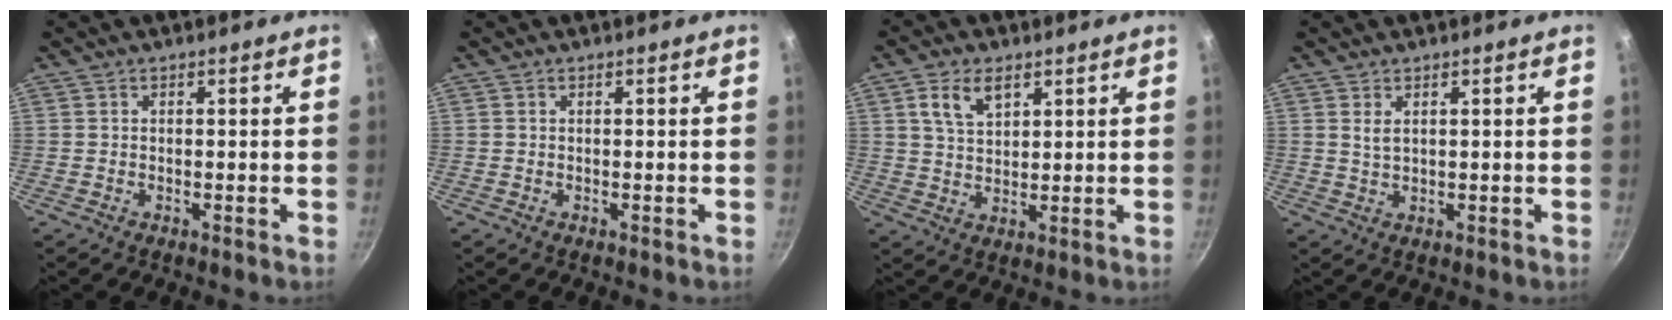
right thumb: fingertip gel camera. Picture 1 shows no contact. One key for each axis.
{"total": 0.0}
{"total": 6.8, "fx": 3.2, "fy": 4.0, "fz": 4.5, "tx": -0.071, "ty": -0.009, "tz": 0.062}
{"total": 2.1, "fx": 0.9, "fy": 1.1, "fz": 1.5, "tx": -0.027, "ty": -0.006, "tz": 0.020}